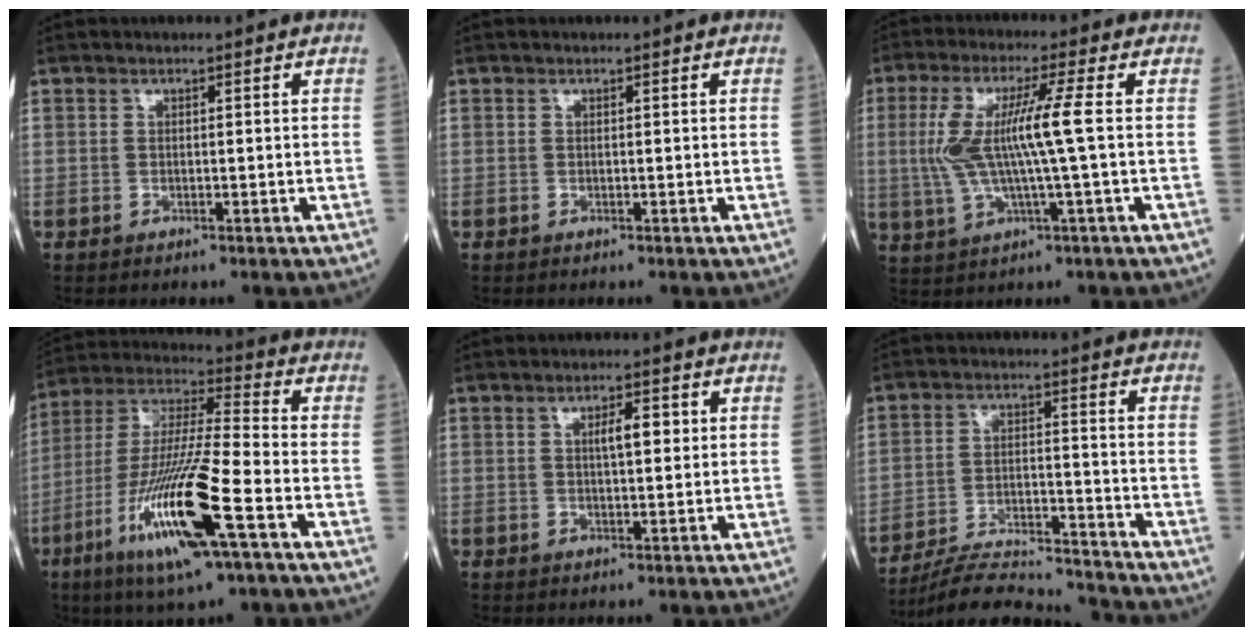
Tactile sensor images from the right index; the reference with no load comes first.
{"total": 0.0}
{"total": 9.6, "force": [0.6, -0.2, 9.6], "torque": [-0.211, 0.009, 0.013]}
{"total": 18.9, "force": [-7.8, 1.3, 17.2], "torque": [-0.368, -0.031, -0.148]}
{"total": 3.5, "force": [0.9, 0.9, 3.3], "torque": [-0.054, 0.006, 0.015]}
{"total": 14.2, "force": [-13.8, 0.5, 2.9], "torque": [-0.050, 0.009, -0.220]}